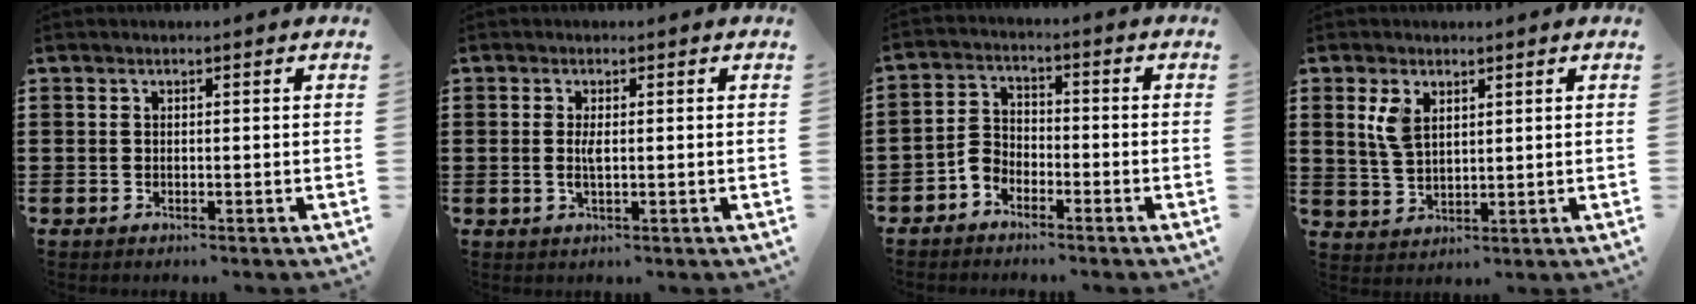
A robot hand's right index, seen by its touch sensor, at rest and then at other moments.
{"total": 2.0, "force": [0.1, 0.3, 1.9], "torque": [-0.045, -0.007, -0.001]}
{"total": 3.4, "force": [-2.6, 2.0, 0.7], "torque": [-0.029, 0.008, -0.056]}
{"total": 4.3, "force": [2.0, 2.4, 2.9], "torque": [-0.066, 0.007, 0.036]}